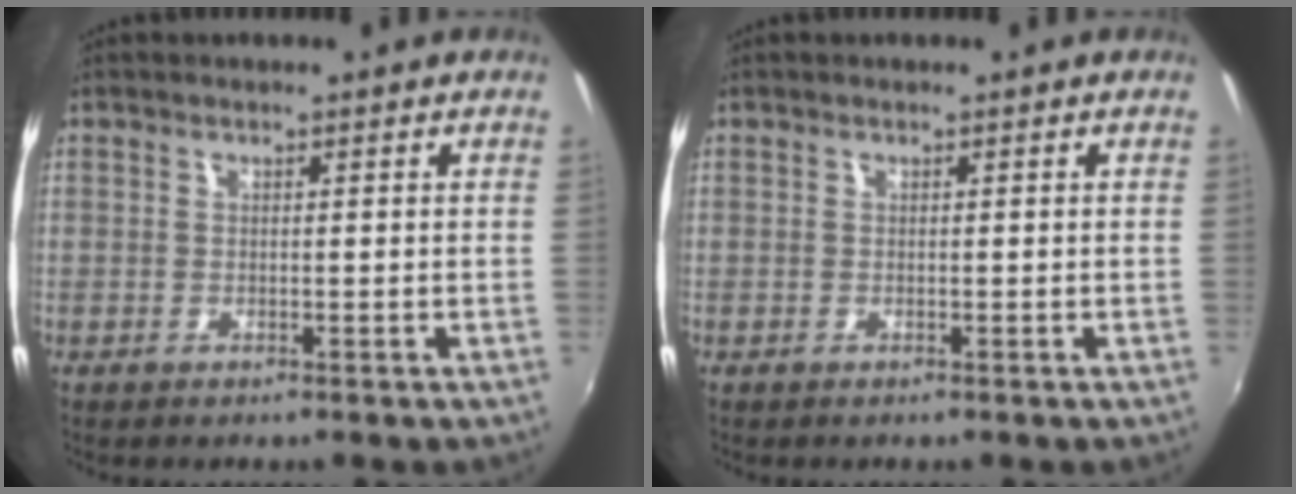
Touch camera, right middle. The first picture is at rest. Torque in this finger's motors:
{"motor_torque": [-0.01, 0.00, 0.00, 0.00]}